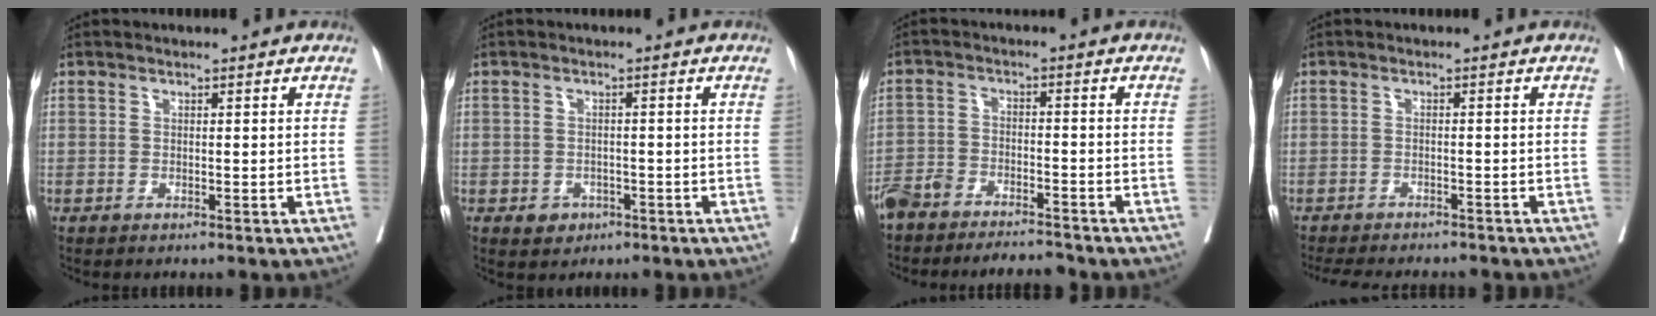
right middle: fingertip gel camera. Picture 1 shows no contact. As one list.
[{"total": 2.6, "force": [-1.2, 2.1, 0.9], "torque": [-0.008, 0.004, -0.010]}, {"total": 8.0, "force": [-7.4, 1.6, 2.6], "torque": [-0.043, 0.002, -0.124]}, {"total": 10.3, "force": [-9.2, 2.4, 3.9], "torque": [-0.065, -0.013, -0.121]}]